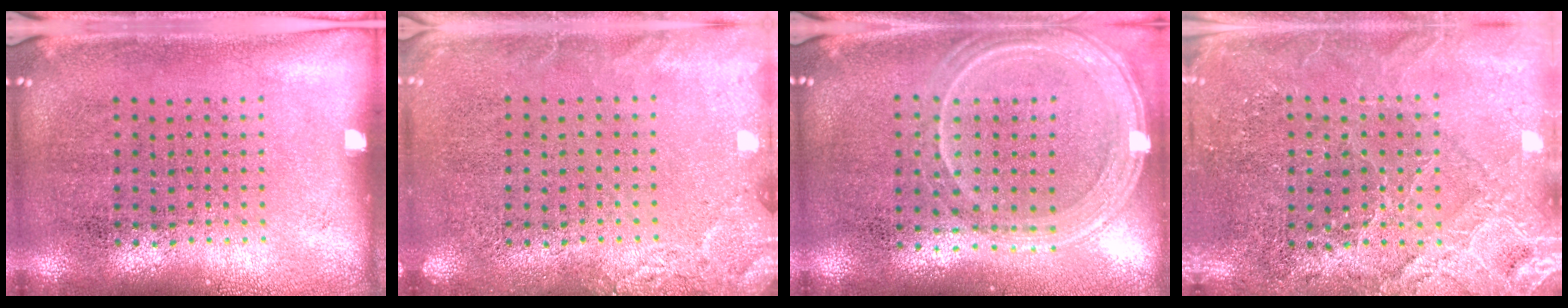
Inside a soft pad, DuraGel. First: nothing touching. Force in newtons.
{"total": 2.2, "press": 2.2, "slide": 0.3}
{"total": 1.2, "press": 1.2, "slide": 0.4}
{"total": 3.2, "press": 3.1, "slide": 0.5}